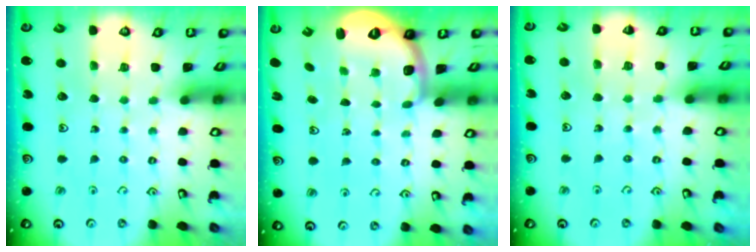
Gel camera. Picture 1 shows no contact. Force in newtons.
{"total": 2.5, "press": 2.0, "slide": 1.6}
{"total": 5.8, "press": 5.7, "slide": 0.8}